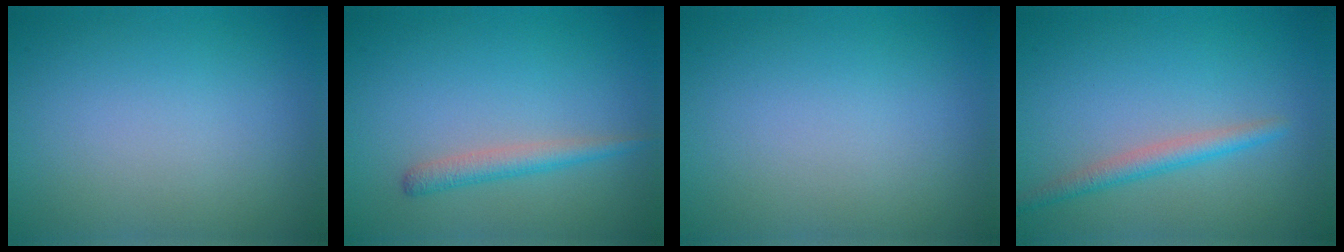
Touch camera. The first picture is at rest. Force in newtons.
{"total": 1.9, "press": 1.9, "slide": 0.0}
{"total": 0.0}
{"total": 2.1, "press": 2.1, "slide": 0.1}